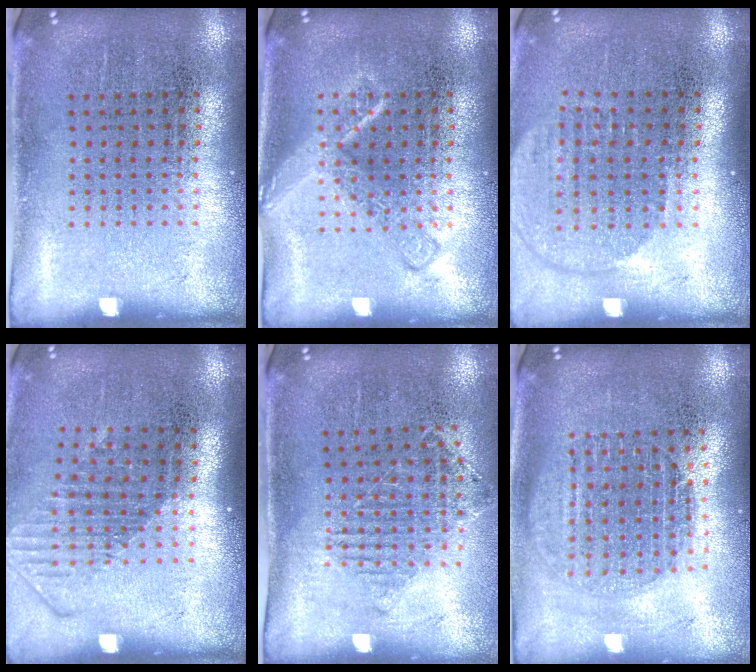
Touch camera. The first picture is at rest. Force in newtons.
{"total": 2.2, "press": 2.2, "slide": 0.3}
{"total": 1.8, "press": 1.5, "slide": 0.9}
{"total": 1.5, "press": 1.2, "slide": 1.0}
{"total": 1.2, "press": 1.1, "slide": 0.4}
{"total": 1.6, "press": 1.4, "slide": 0.8}